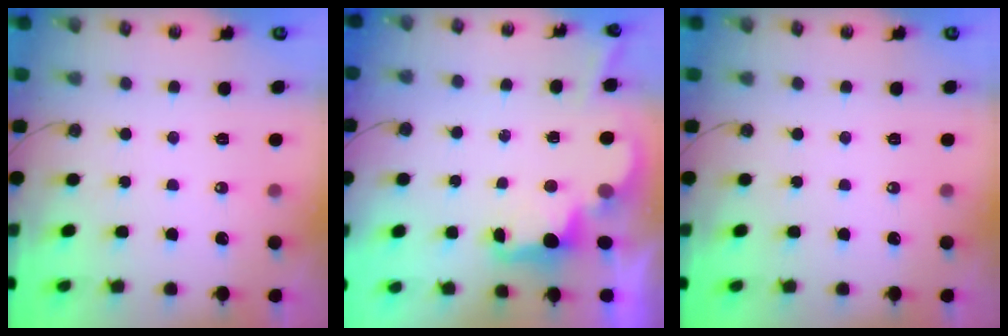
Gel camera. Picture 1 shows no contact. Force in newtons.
{"total": 2.6, "press": 2.4, "slide": 0.8}
{"total": 0.0}